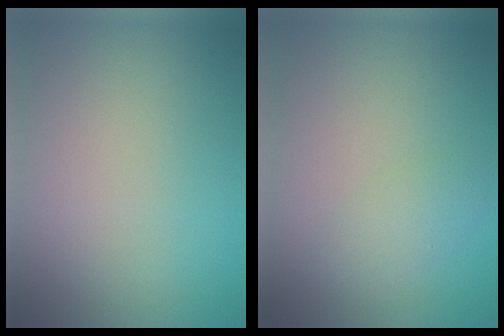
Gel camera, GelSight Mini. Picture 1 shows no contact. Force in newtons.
{"total": 1.9, "press": 1.9, "slide": 0.1}